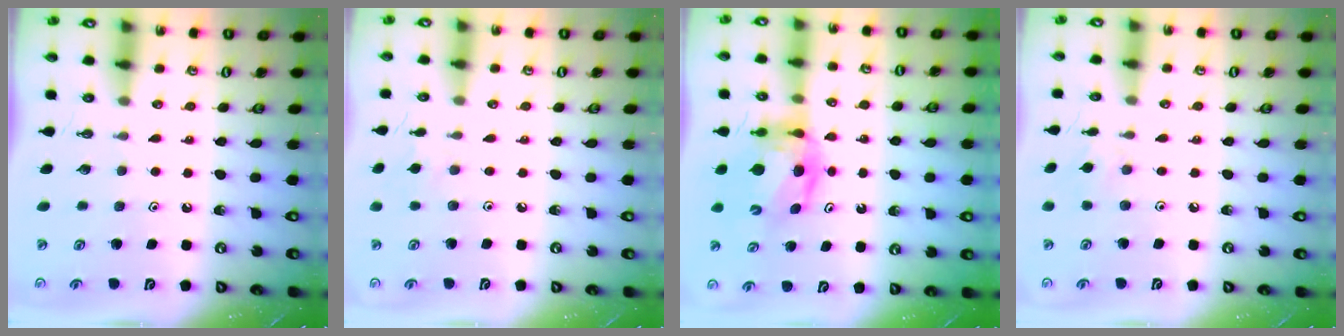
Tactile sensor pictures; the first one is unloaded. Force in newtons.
{"total": 3.1, "press": 3.1, "slide": 0.6}
{"total": 7.9, "press": 7.8, "slide": 1.1}
{"total": 5.4, "press": 5.4, "slide": 0.8}